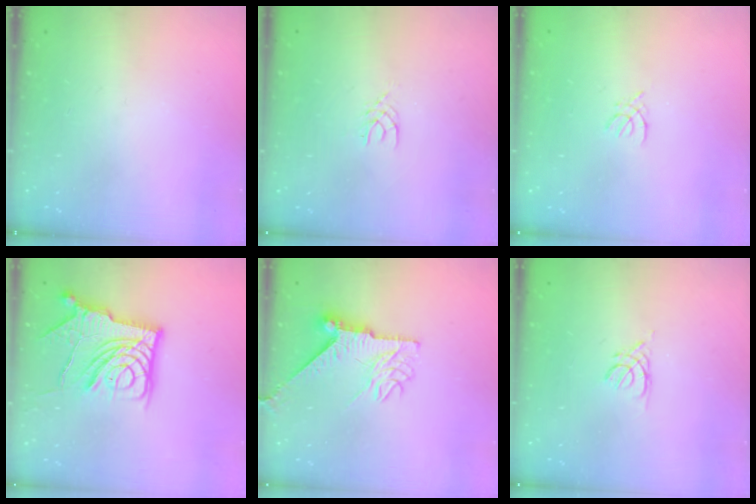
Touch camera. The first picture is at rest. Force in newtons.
{"total": 2.9, "press": 2.9, "slide": 0.4}
{"total": 1.8, "press": 1.8, "slide": 0.4}
{"total": 14.3, "press": 14.2, "slide": 1.7}
{"total": 9.0, "press": 9.0, "slide": 0.6}
{"total": 2.5, "press": 2.5, "slide": 0.6}